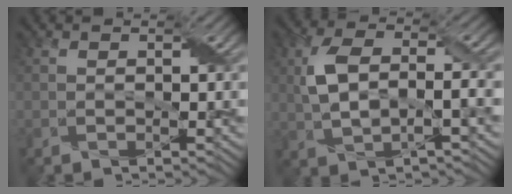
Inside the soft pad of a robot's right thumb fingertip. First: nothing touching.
{"total": 6.7, "force": [0.2, 3.3, 5.8], "torque": [-0.130, 0.005, 0.006]}